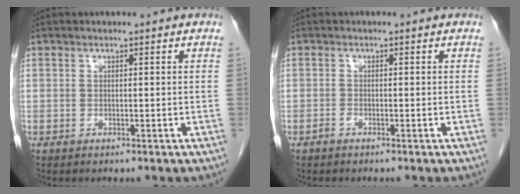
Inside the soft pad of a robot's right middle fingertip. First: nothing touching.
{"total": 0.6, "force": [-0.5, 0.1, 0.3], "torque": [-0.008, -0.001, -0.009]}